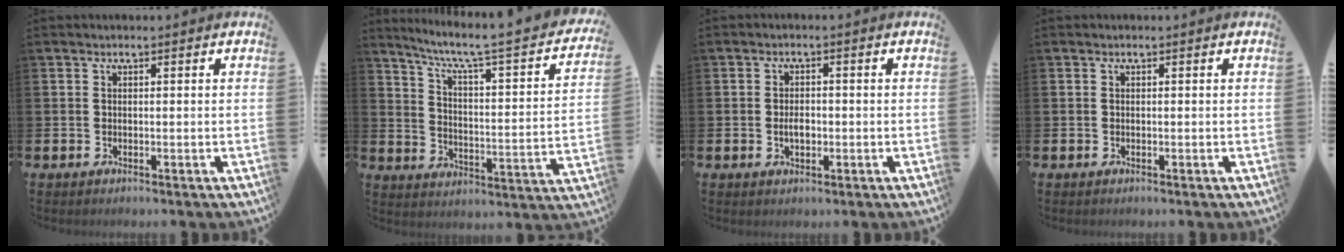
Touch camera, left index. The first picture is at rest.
{"total": 5.8, "force": [4.6, 0.5, 3.6], "torque": [-0.085, -0.048, 0.064]}
{"total": 2.2, "force": [-0.3, 1.4, 1.7], "torque": [-0.022, 0.001, -0.008]}
{"total": 0.0}